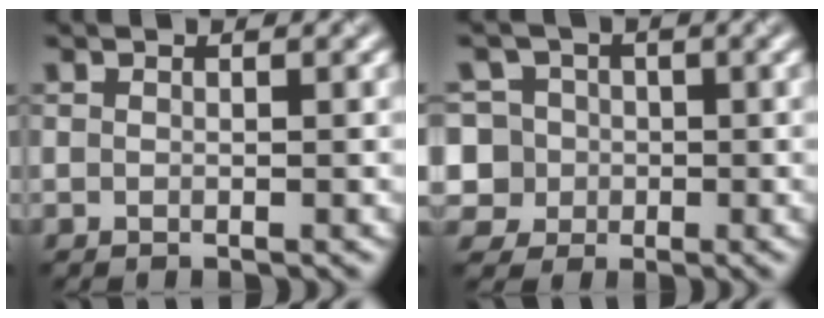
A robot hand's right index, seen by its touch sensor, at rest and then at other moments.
{"total": 7.7, "force": [-0.1, 7.2, 2.7], "torque": [-0.045, 0.030, -0.033]}